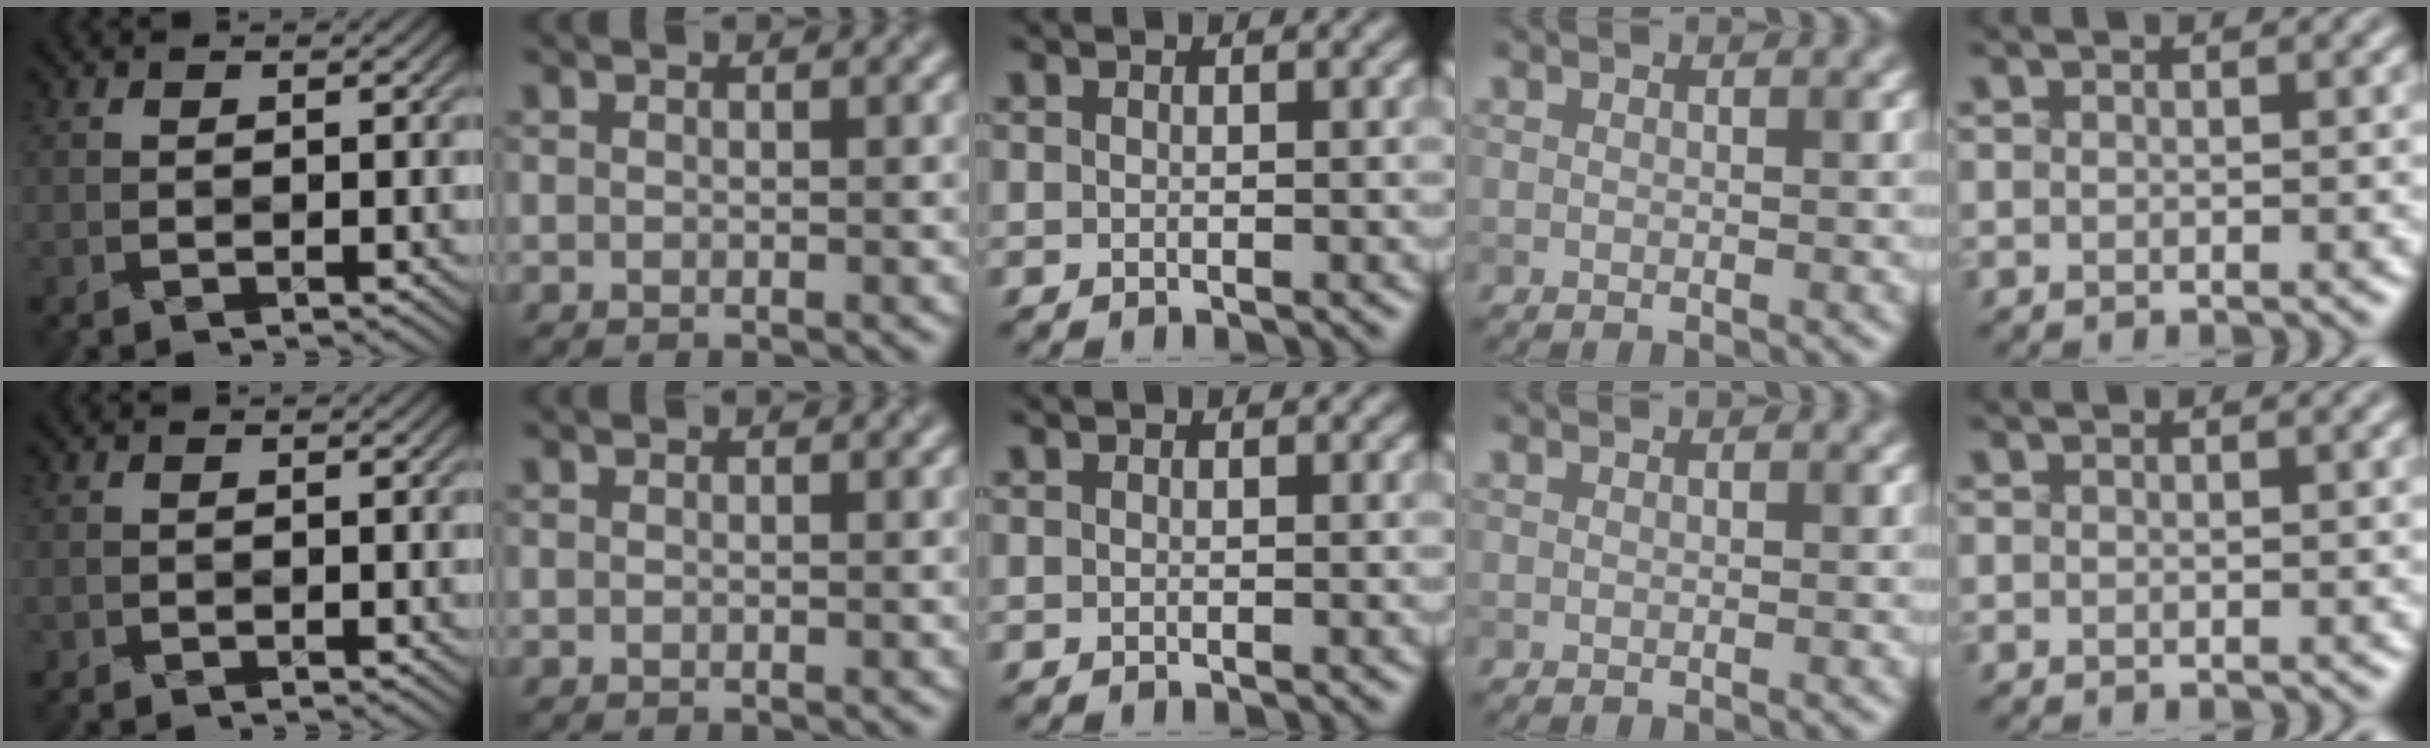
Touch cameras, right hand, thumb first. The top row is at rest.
{"thumb": {"total": 0.5, "force": [0.0, 0.5, 0.1], "torque": [-0.002, 0.001, 0.001]}}